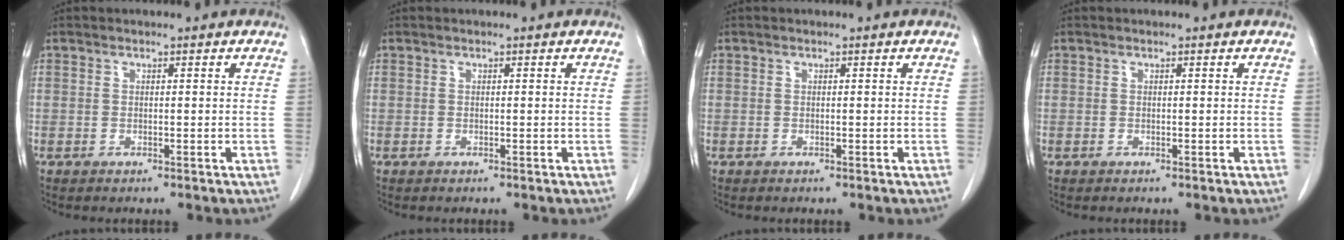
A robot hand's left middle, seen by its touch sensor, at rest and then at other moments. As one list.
[{"total": 0.0}, {"total": 0.0}, {"total": 0.0}]